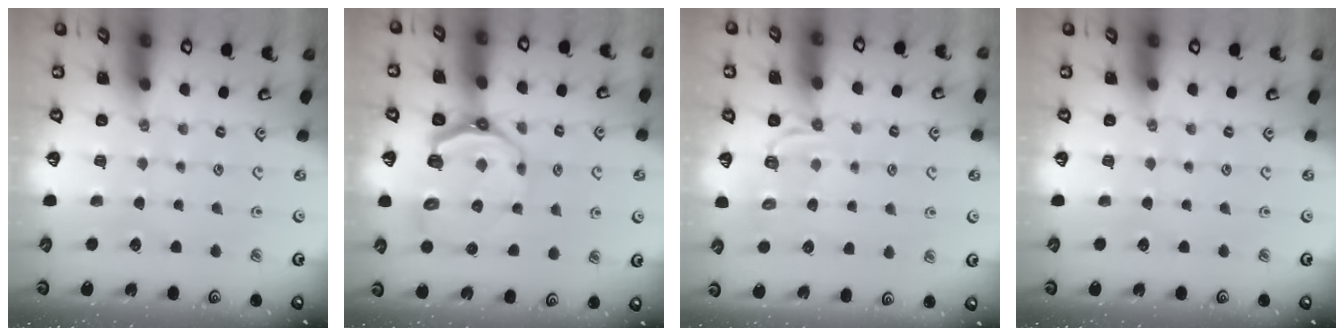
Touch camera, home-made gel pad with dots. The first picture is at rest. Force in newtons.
{"total": 8.6, "press": 7.5, "slide": 4.2}
{"total": 5.5, "press": 5.3, "slide": 1.7}
{"total": 0.0}